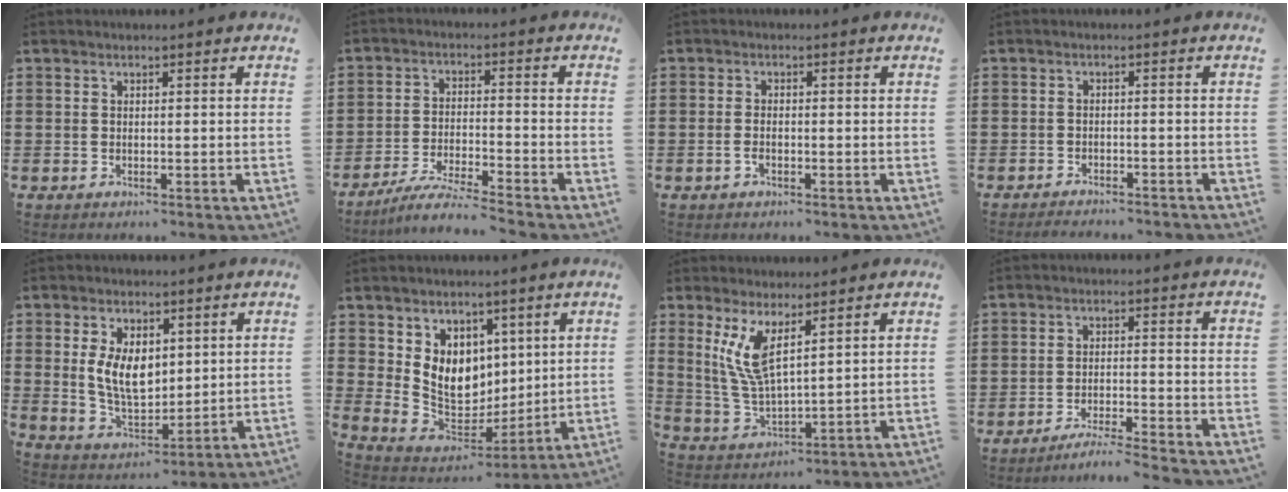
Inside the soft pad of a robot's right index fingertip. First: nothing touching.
{"total": 5.7, "force": [-5.3, -0.5, 1.9], "torque": [-0.045, -0.016, -0.106]}
{"total": 1.4, "force": [-0.6, 0.5, 1.1], "torque": [-0.024, -0.004, -0.009]}
{"total": 2.3, "force": [-2.2, -0.1, -0.1], "torque": [-0.004, 0.000, -0.048]}
{"total": 7.5, "force": [1.7, 4.6, 5.6], "torque": [-0.117, 0.007, 0.030]}
{"total": 9.2, "force": [3.6, 7.7, 3.5], "torque": [-0.092, -0.024, 0.074]}
{"total": 7.5, "force": [3.4, 2.5, 6.2], "torque": [-0.152, -0.013, 0.057]}
{"total": 4.2, "force": [-4.1, -0.7, 1.0], "torque": [-0.025, -0.009, -0.085]}